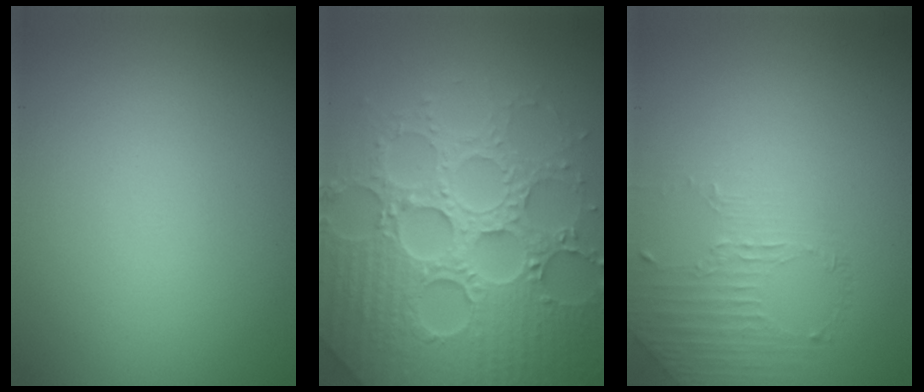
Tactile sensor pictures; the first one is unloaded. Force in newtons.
{"total": 8.0, "press": 7.8, "slide": 1.7}
{"total": 1.4, "press": 0.6, "slide": 1.2}